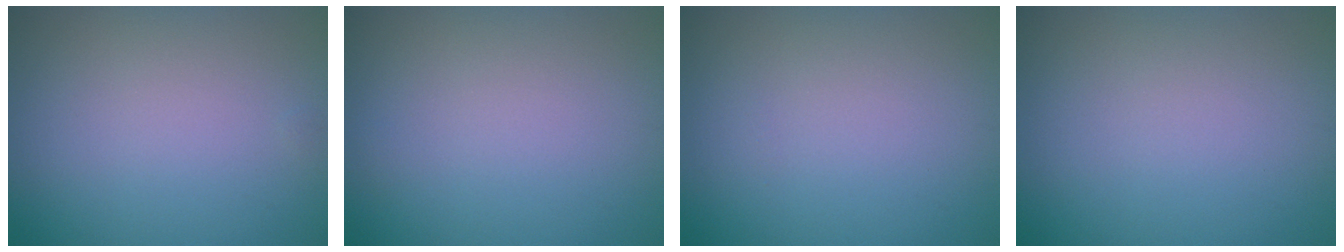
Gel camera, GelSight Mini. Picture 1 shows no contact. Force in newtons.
{"total": 0.0}
{"total": 0.0}
{"total": 0.0}